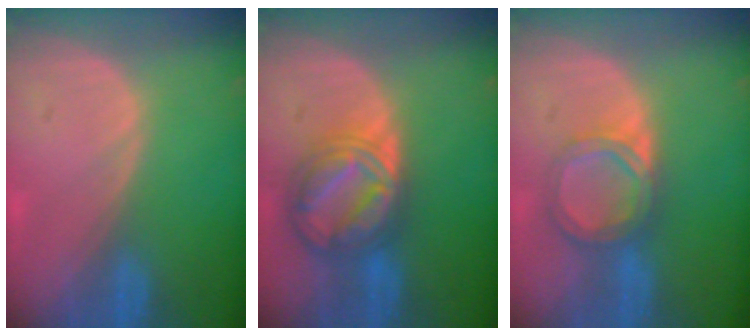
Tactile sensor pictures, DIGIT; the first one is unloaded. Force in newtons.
{"total": 8.9, "press": 8.8, "slide": 0.7}
{"total": 5.8, "press": 5.3, "slide": 2.4}